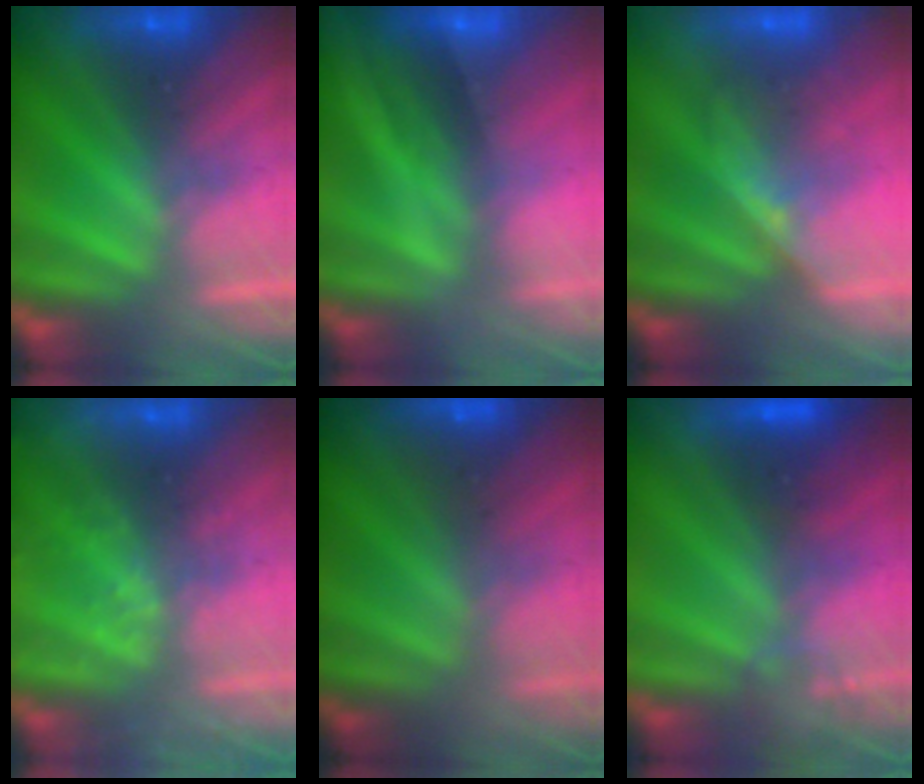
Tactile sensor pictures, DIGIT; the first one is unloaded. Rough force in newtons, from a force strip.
{"total": 2.1}
{"total": 2.2}
{"total": 2.5}
{"total": 2.4}
{"total": 3.3}